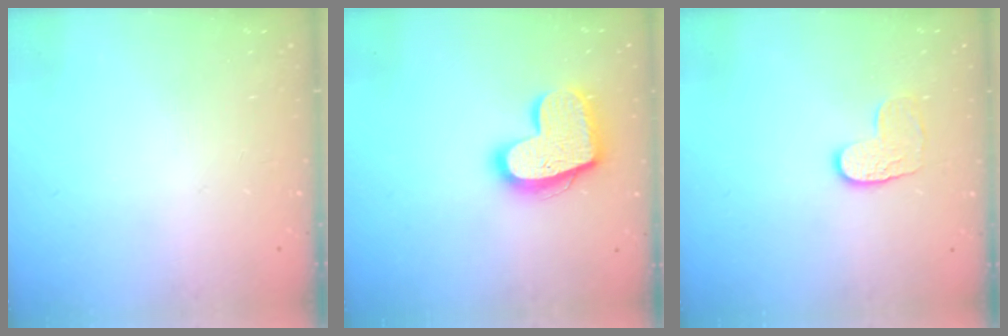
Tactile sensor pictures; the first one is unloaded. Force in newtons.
{"total": 17.4, "press": 17.3, "slide": 1.4}
{"total": 6.6, "press": 6.6, "slide": 0.3}